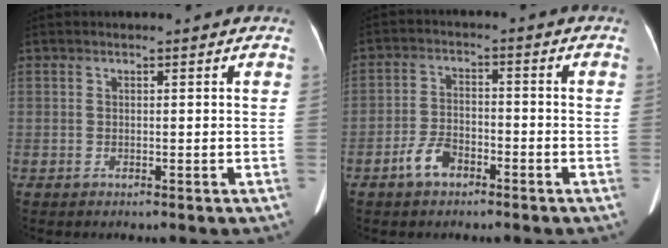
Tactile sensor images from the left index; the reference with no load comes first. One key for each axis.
{"total": 4.8, "fx": -3.0, "fy": 2.5, "fz": 2.7, "tx": -0.063, "ty": 0.006, "tz": -0.056}